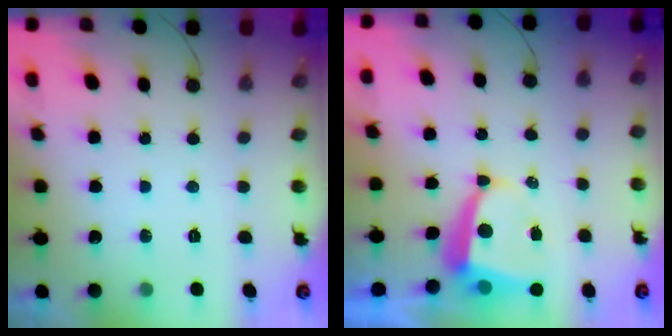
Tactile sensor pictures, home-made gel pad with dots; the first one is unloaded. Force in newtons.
{"total": 5.9, "press": 5.9, "slide": 0.8}